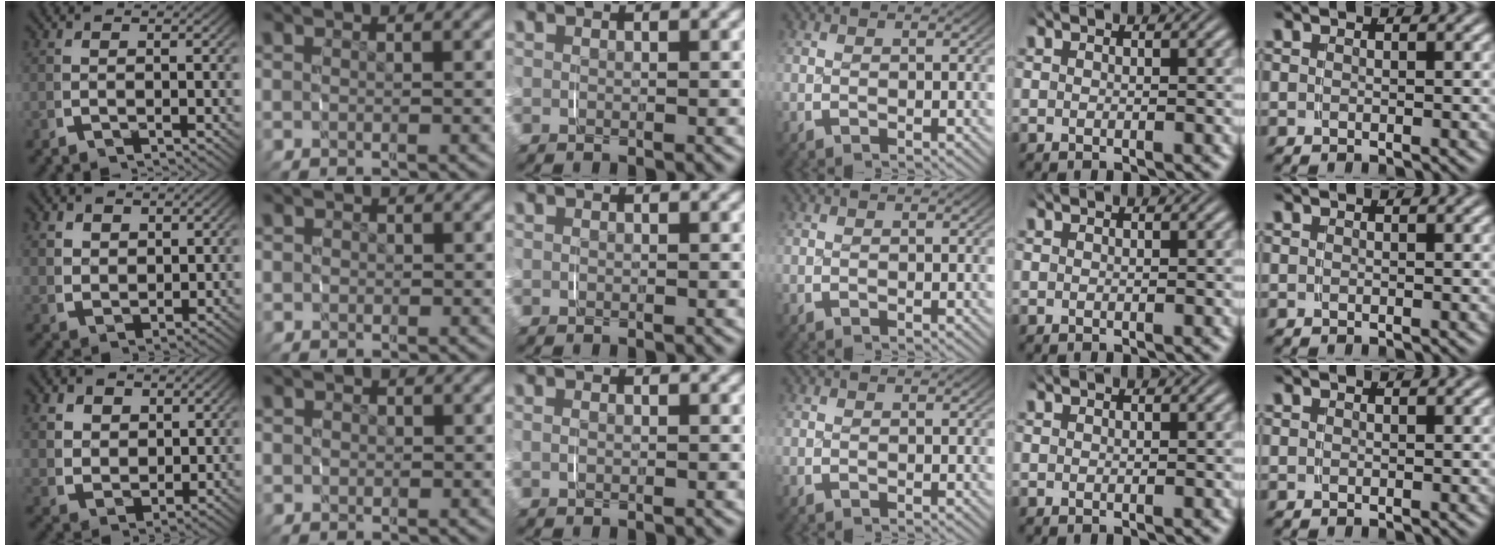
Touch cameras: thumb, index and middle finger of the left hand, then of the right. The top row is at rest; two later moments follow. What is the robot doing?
{"motion": "grasp_and_lifting", "object": "scarf"}